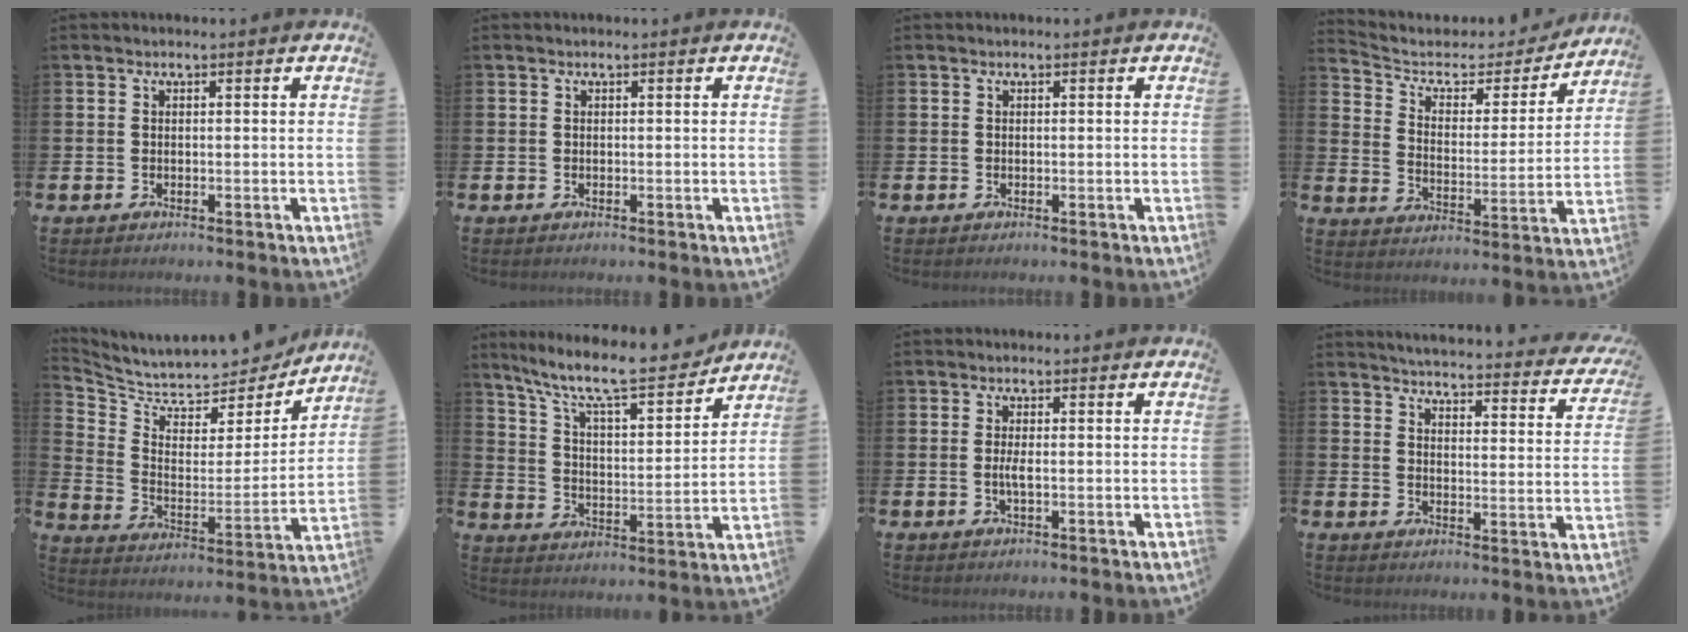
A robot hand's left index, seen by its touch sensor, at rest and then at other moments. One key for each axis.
{"total": 0.0}
{"total": 0.0}
{"total": 5.8, "fx": 4.8, "fy": 2.8, "fz": 1.7, "tx": -0.059, "ty": -0.037, "tz": 0.073}
{"total": 7.1, "fx": 6.7, "fy": 2.1, "fz": 1.0, "tx": -0.062, "ty": -0.062, "tz": 0.113}
{"total": 10.3, "fx": 9.1, "fy": 1.7, "fz": 4.7, "tx": -0.121, "ty": -0.063, "tz": 0.151}
{"total": 1.7, "fx": -0.3, "fy": 0.4, "fz": 1.6, "tx": -0.034, "ty": 0.002, "tz": -0.006}
{"total": 4.0, "fx": 3.9, "fy": 0.3, "fz": 0.7, "tx": -0.028, "ty": -0.042, "tz": 0.062}